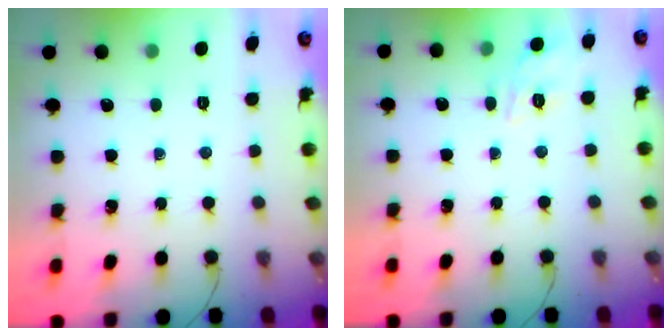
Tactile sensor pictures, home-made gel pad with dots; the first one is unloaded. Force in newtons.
{"total": 8.9, "press": 8.8, "slide": 1.3}